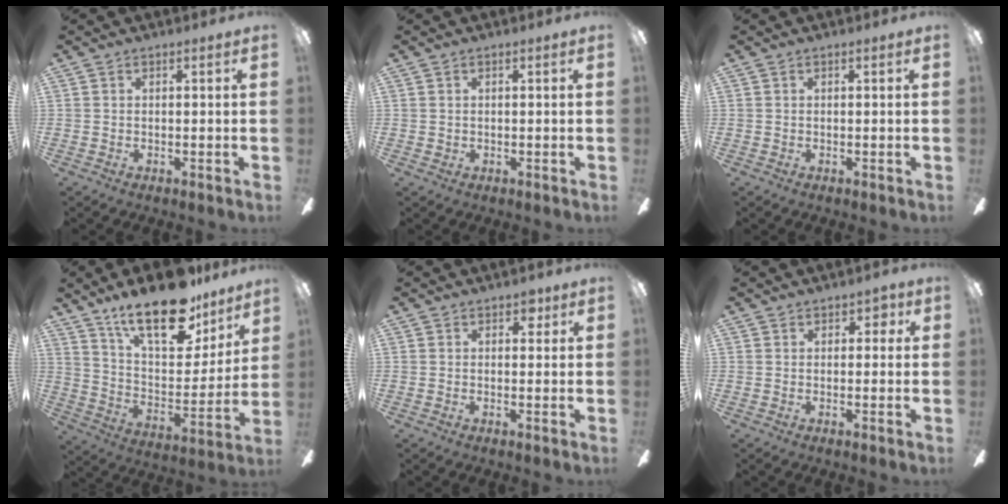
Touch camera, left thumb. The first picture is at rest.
{"total": 0.7, "force": [0.3, 0.7, 0.1], "torque": [-0.002, 0.005, 0.005]}
{"total": 0.0}
{"total": 22.5, "force": [16.1, 9.0, 12.9], "torque": [-0.203, -0.102, 0.279]}
{"total": 2.7, "force": [1.3, 1.8, 1.4], "torque": [-0.013, 0.002, 0.020]}
{"total": 2.3, "force": [0.9, 1.8, 1.1], "torque": [-0.007, 0.001, 0.014]}